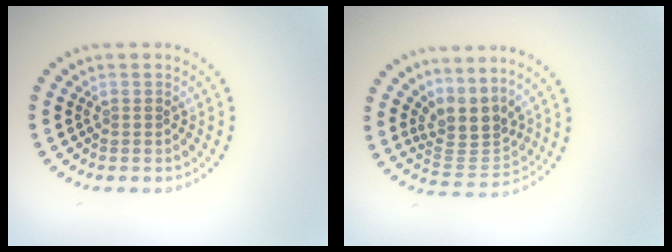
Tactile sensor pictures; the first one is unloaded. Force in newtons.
{"total": 3.5, "press": 2.4, "slide": 2.5}